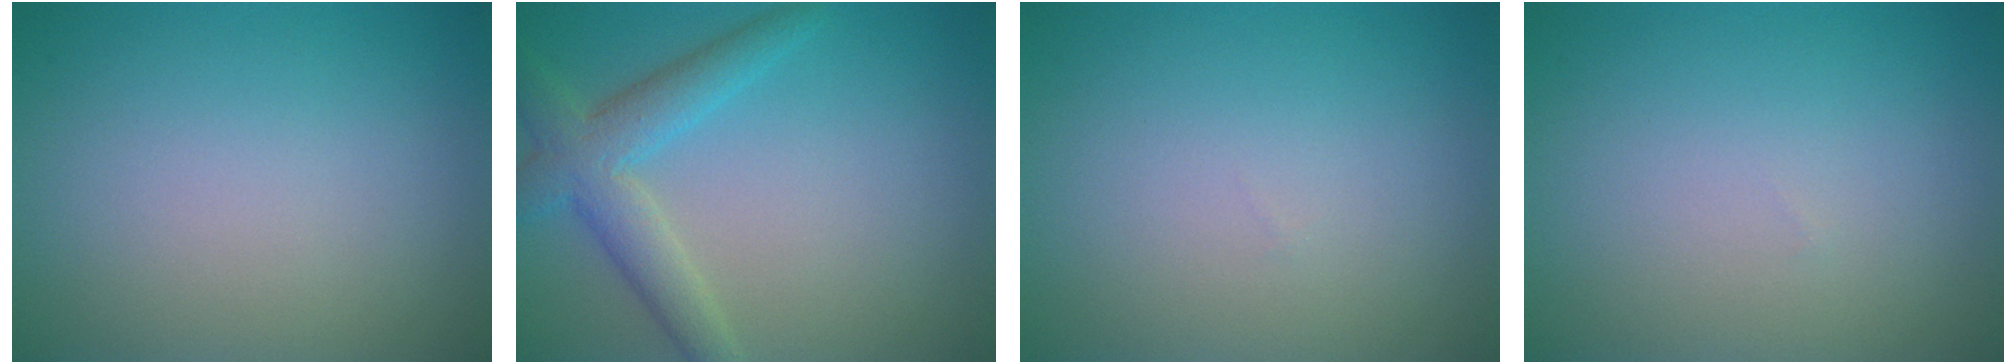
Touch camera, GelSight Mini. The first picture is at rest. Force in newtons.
{"total": 4.2, "press": 4.2, "slide": 0.2}
{"total": 0.0}
{"total": 0.0}